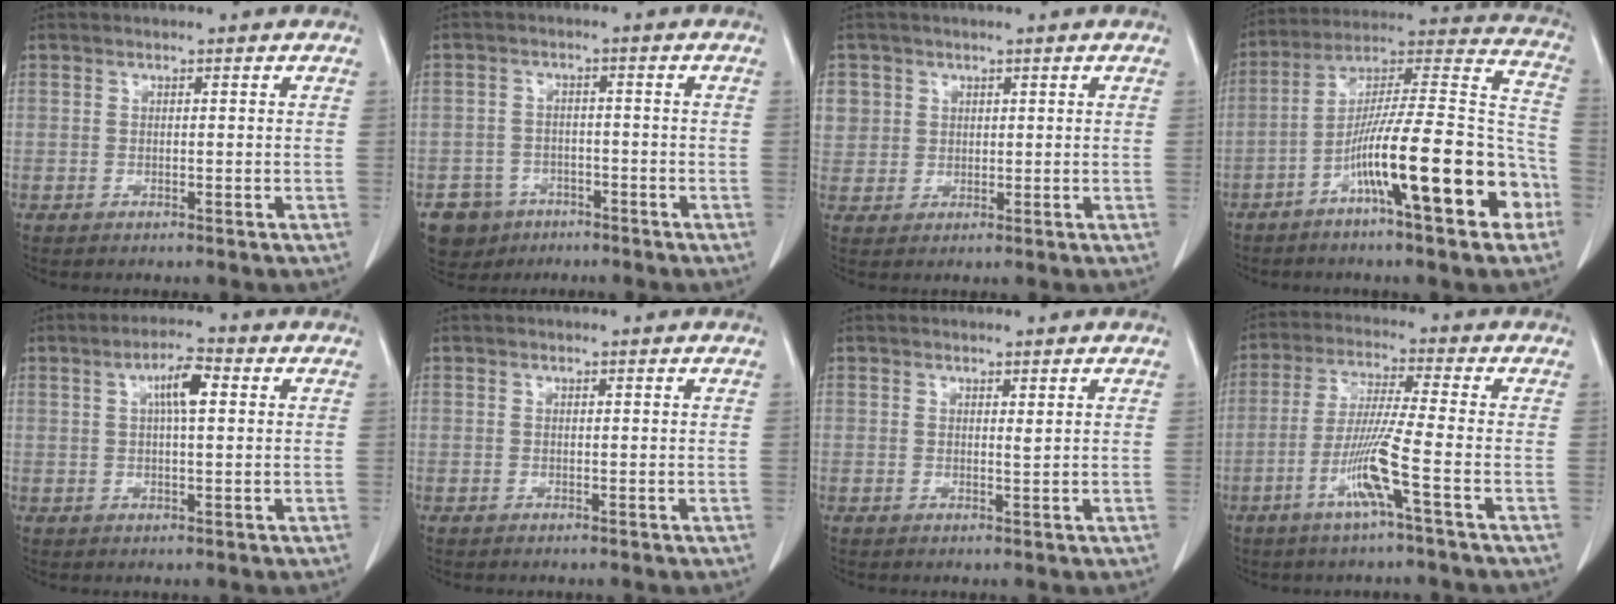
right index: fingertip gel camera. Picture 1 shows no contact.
{"total": 6.0, "force": [-3.8, 4.7, 0.6], "torque": [-0.010, 0.008, -0.058]}
{"total": 4.9, "force": [1.8, 4.5, 0.5], "torque": [-0.007, 0.009, 0.044]}
{"total": 20.8, "force": [-8.9, 2.4, 18.6], "torque": [-0.274, 0.014, -0.146]}
{"total": 4.9, "force": [1.4, 0.9, 4.6], "torque": [-0.084, 0.010, 0.023]}
{"total": 0.0}
{"total": 0.6, "force": [0.4, 0.0, 0.5], "torque": [-0.010, -0.004, 0.005]}
{"total": 8.4, "force": [-3.5, -1.3, 7.5], "torque": [-0.148, -0.009, -0.074]}